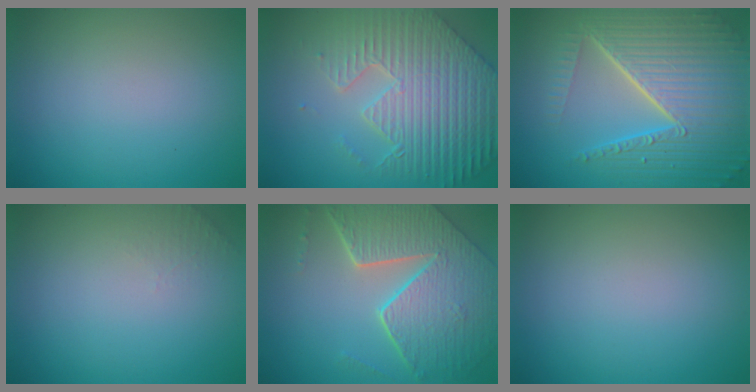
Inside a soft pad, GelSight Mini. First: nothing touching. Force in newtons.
{"total": 8.8, "press": 6.5, "slide": 6.0}
{"total": 10.1, "press": 6.3, "slide": 7.9}
{"total": 1.0, "press": 0.9, "slide": 0.3}
{"total": 8.1, "press": 5.9, "slide": 5.5}
{"total": 0.0}